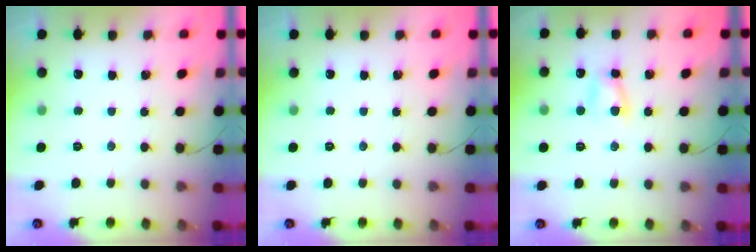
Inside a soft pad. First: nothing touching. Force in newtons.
{"total": 0.0}
{"total": 5.0, "press": 5.0, "slide": 0.9}